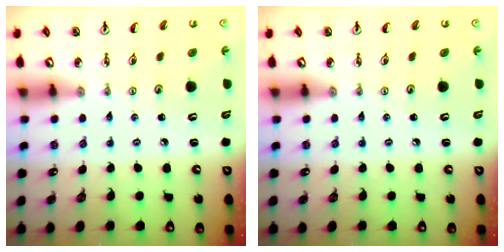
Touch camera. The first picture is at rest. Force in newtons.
{"total": 0.0}